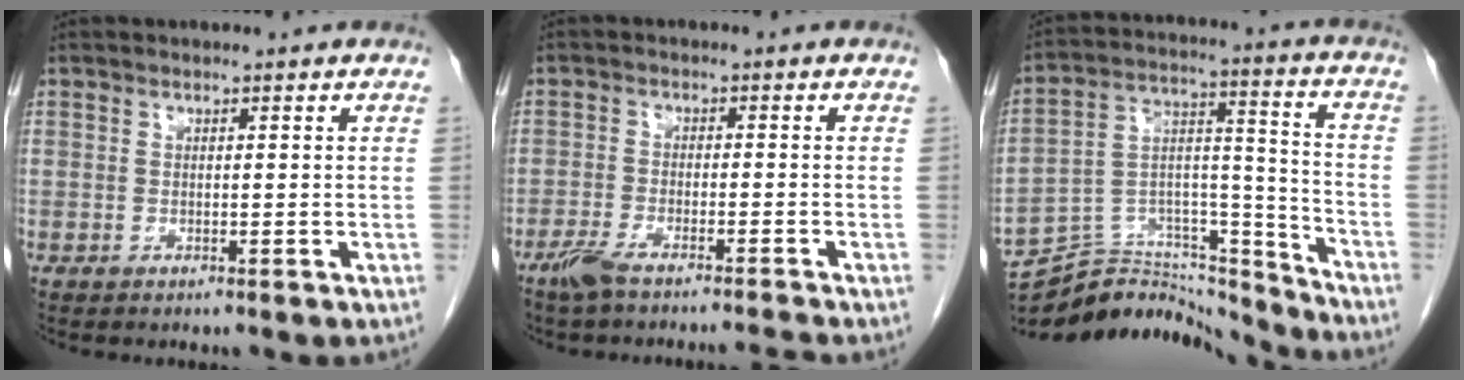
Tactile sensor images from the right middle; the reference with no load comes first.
{"total": 5.3, "force": [-4.6, -0.4, 2.6], "torque": [-0.049, -0.008, -0.084]}
{"total": 18.7, "force": [-18.1, 3.8, 3.1], "torque": [-0.062, 0.050, -0.291]}